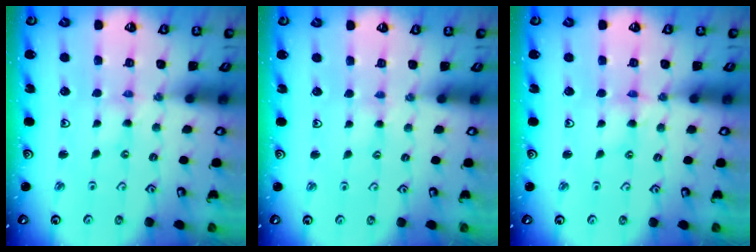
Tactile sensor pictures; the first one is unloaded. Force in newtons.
{"total": 1.8, "press": 1.8, "slide": 0.4}
{"total": 1.7, "press": 1.7, "slide": 0.2}